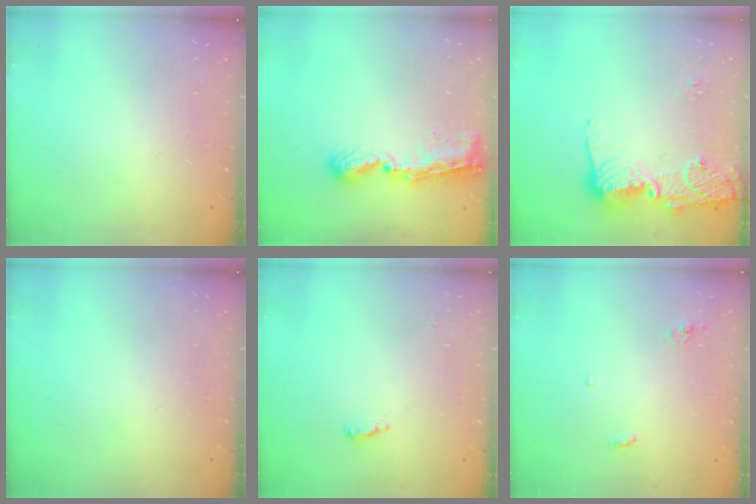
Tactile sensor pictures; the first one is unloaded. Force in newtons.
{"total": 8.4, "press": 8.4, "slide": 1.1}
{"total": 14.2, "press": 14.2, "slide": 1.5}
{"total": 0.0}
{"total": 2.2, "press": 2.2, "slide": 0.5}
{"total": 2.9, "press": 2.9, "slide": 0.2}